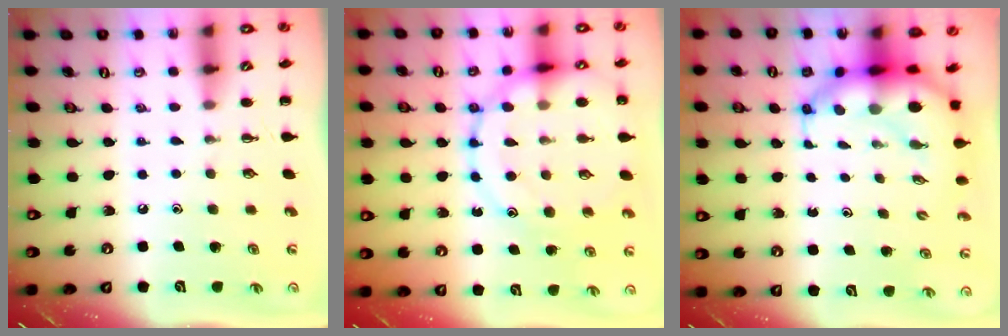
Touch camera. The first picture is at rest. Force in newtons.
{"total": 18.7, "press": 18.6, "slide": 1.5}
{"total": 8.2, "press": 7.9, "slide": 2.3}